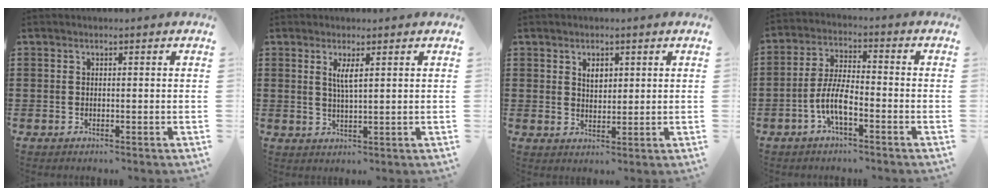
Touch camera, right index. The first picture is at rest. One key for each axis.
{"total": 2.6, "fx": 1.0, "fy": 0.4, "fz": 2.4, "tx": -0.050, "ty": 0.001, "tz": 0.016}
{"total": 2.5, "fx": 1.2, "fy": 1.6, "fz": 1.5, "tx": -0.028, "ty": 0.003, "tz": 0.020}
{"total": 6.6, "fx": -2.8, "fy": 2.1, "fz": 5.6, "tx": -0.135, "ty": -0.006, "tz": -0.061}